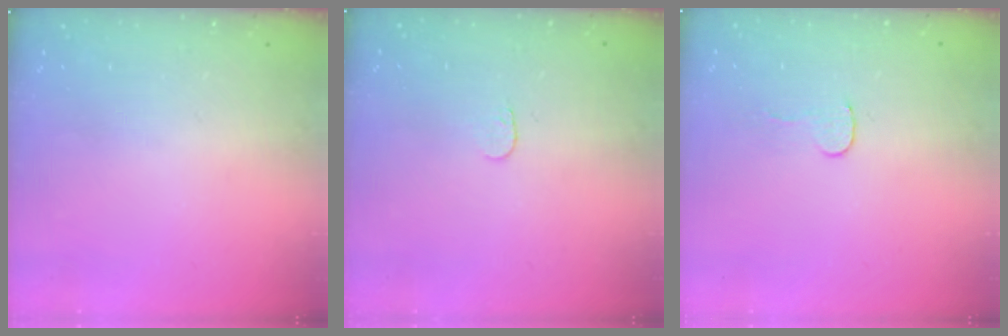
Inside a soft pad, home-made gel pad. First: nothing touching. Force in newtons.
{"total": 3.7, "press": 3.6, "slide": 0.3}
{"total": 4.1, "press": 4.1, "slide": 0.3}